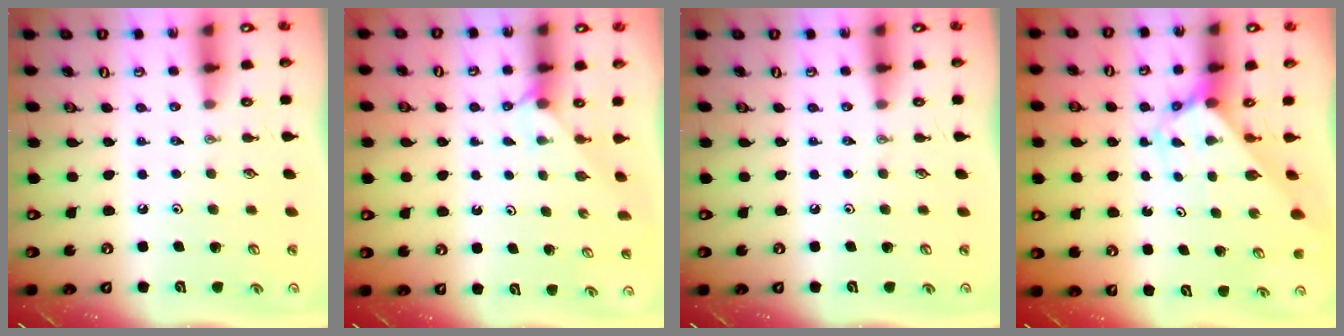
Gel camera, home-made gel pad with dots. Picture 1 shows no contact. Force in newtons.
{"total": 2.1, "press": 2.1, "slide": 0.1}
{"total": 0.0}
{"total": 2.7, "press": 2.7, "slide": 0.3}